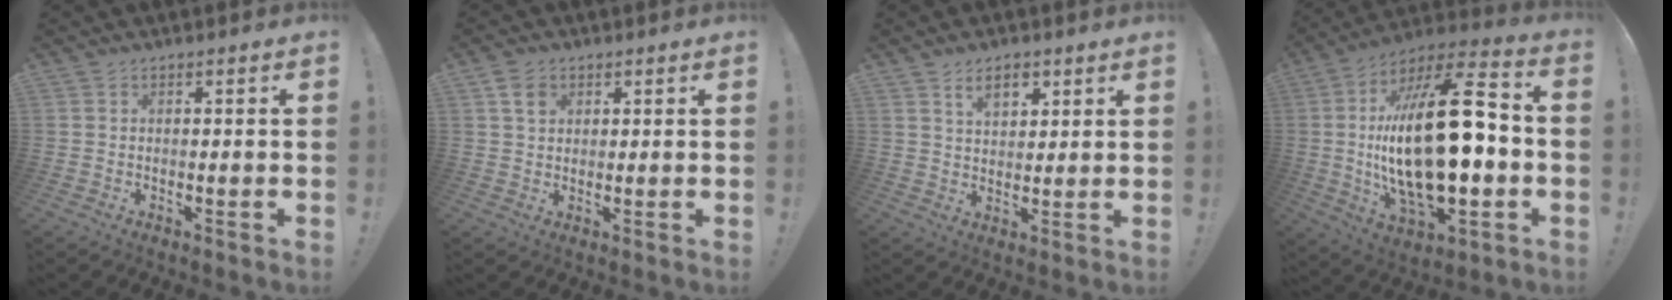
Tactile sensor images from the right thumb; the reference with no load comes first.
{"total": 4.2, "force": [1.9, 3.1, 2.0], "torque": [-0.027, -0.002, 0.035]}
{"total": 6.2, "force": [3.7, 3.5, 3.6], "torque": [-0.057, -0.008, 0.065]}
{"total": 31.3, "force": [-1.9, 13.2, 28.3], "torque": [-0.526, 0.009, -0.031]}